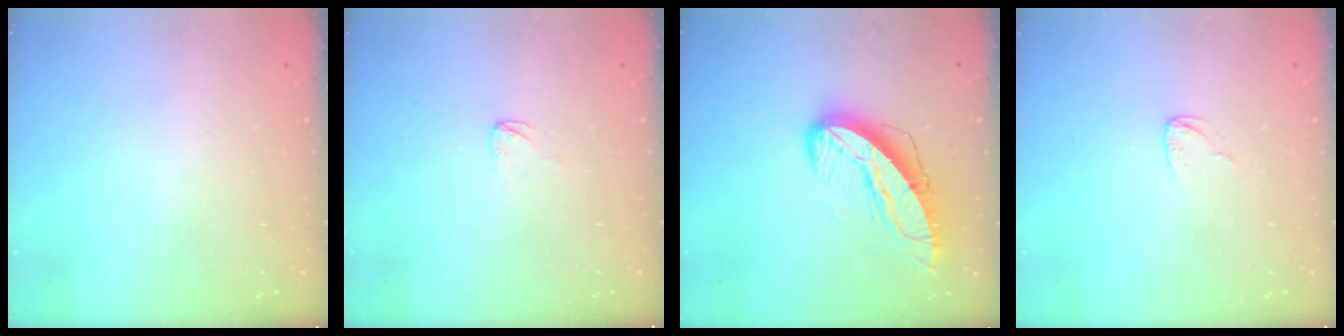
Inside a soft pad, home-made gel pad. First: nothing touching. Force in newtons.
{"total": 2.4, "press": 2.4, "slide": 0.2}
{"total": 11.3, "press": 11.3, "slide": 1.2}
{"total": 3.0, "press": 3.0, "slide": 0.3}